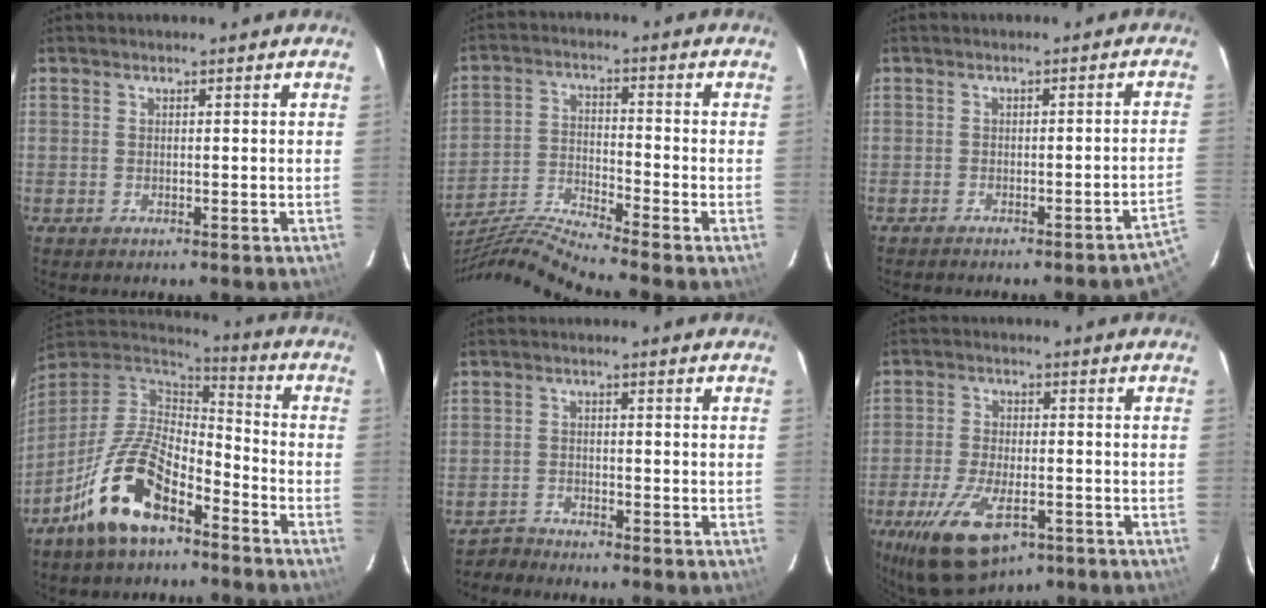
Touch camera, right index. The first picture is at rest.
{"total": 11.3, "force": [-10.2, -3.2, 3.7], "torque": [-0.083, -0.006, -0.199]}
{"total": 6.6, "force": [-5.2, 0.0, 4.0], "torque": [-0.047, -0.002, -0.058]}
{"total": 15.6, "force": [-9.5, 6.4, 10.5], "torque": [-0.215, 0.000, -0.180]}
{"total": 2.5, "force": [-2.4, 0.2, -0.7], "torque": [0.006, 0.005, -0.050]}
{"total": 13.3, "force": [-6.6, 6.0, 9.8], "torque": [-0.210, -0.029, -0.111]}